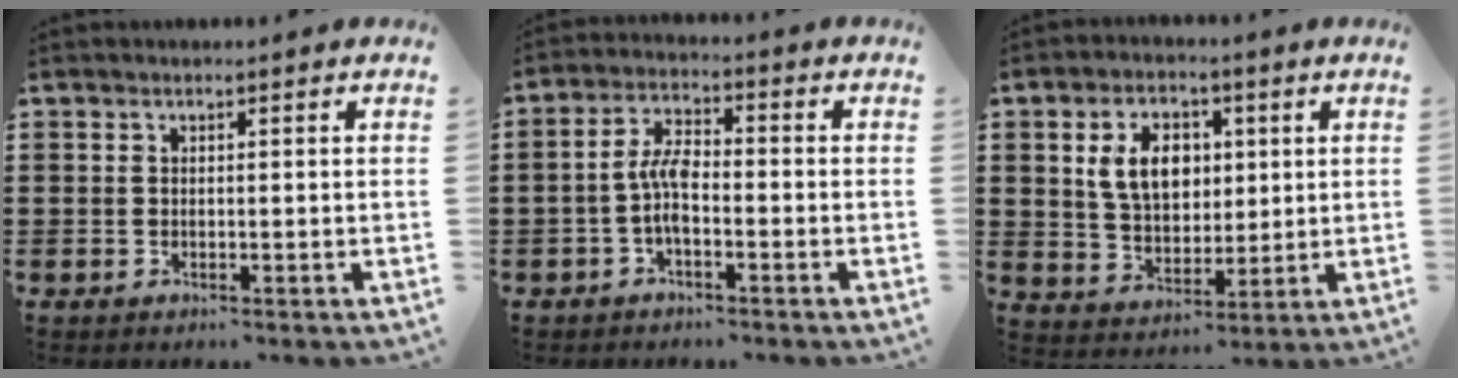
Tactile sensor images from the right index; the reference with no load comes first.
{"total": 5.4, "force": [-1.3, 2.2, 4.7], "torque": [-0.107, 0.000, -0.030]}
{"total": 8.2, "force": [2.1, 5.7, 5.4], "torque": [-0.123, 0.008, 0.029]}